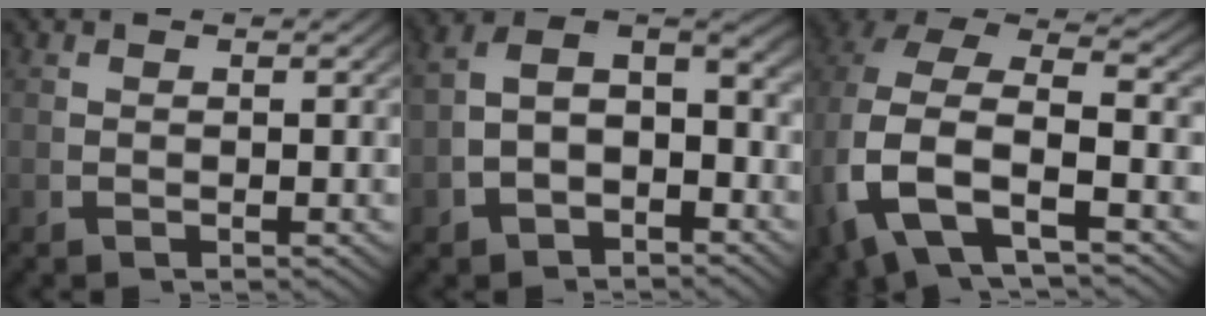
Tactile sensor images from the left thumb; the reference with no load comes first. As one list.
[{"total": 9.1, "force": [-0.4, 6.8, 6.0], "torque": [-0.096, -0.002, -0.014]}, {"total": 10.4, "force": [-0.1, 6.6, 8.0], "torque": [-0.192, -0.036, 0.012]}]